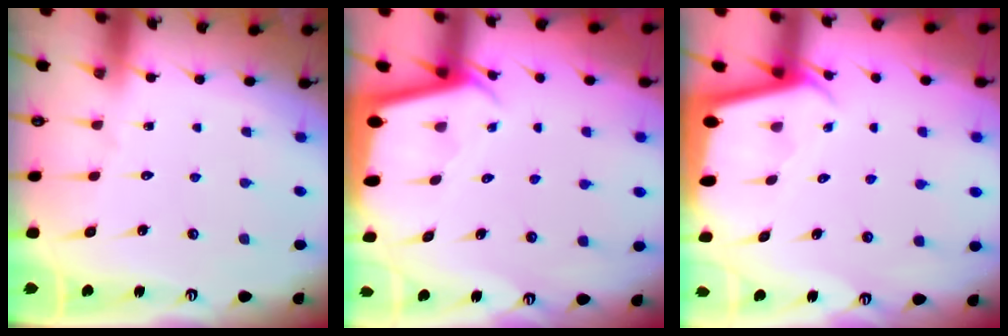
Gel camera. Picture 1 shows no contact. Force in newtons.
{"total": 2.4, "press": 2.4, "slide": 0.3}
{"total": 2.4, "press": 2.4, "slide": 0.3}